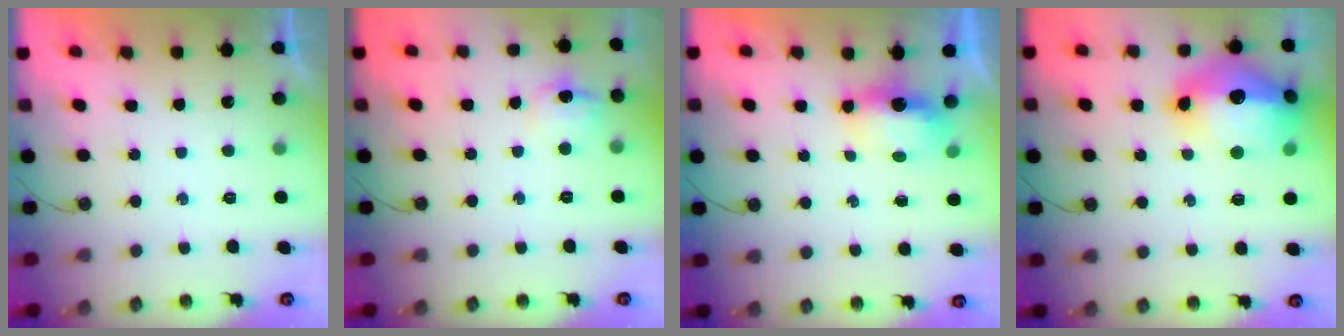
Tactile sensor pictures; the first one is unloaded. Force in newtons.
{"total": 8.3, "press": 8.2, "slide": 0.8}
{"total": 6.2, "press": 6.2, "slide": 0.6}
{"total": 24.8, "press": 21.5, "slide": 12.4}